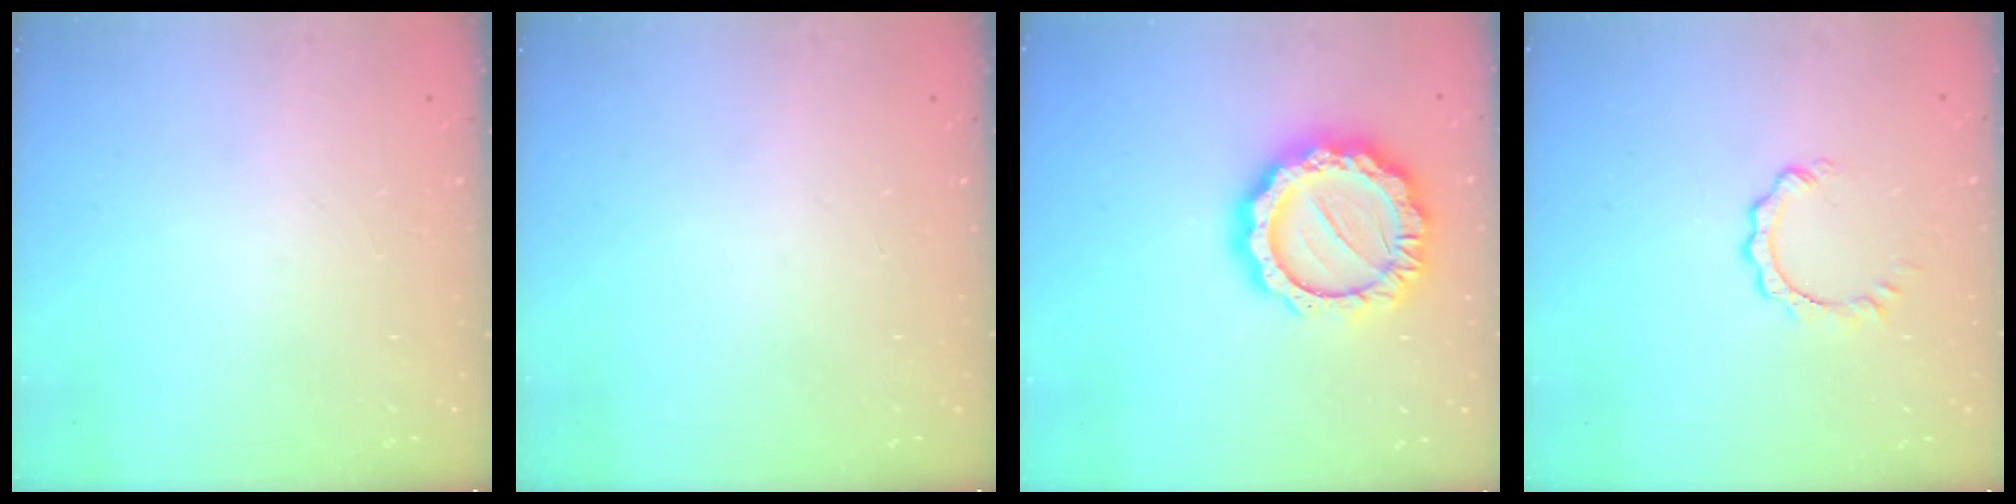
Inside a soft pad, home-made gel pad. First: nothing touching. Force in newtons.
{"total": 0.0}
{"total": 16.9, "press": 16.9, "slide": 1.5}
{"total": 2.9, "press": 2.8, "slide": 0.3}